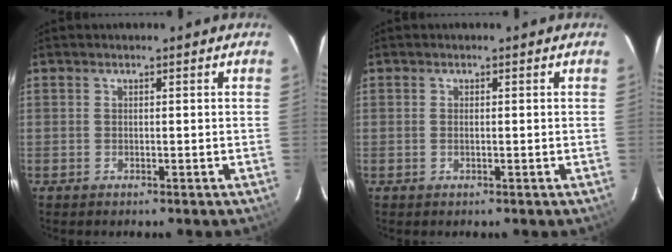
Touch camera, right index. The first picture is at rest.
{"total": 0.6, "force": [0.1, 0.1, 0.6], "torque": [-0.014, 0.001, 0.001]}